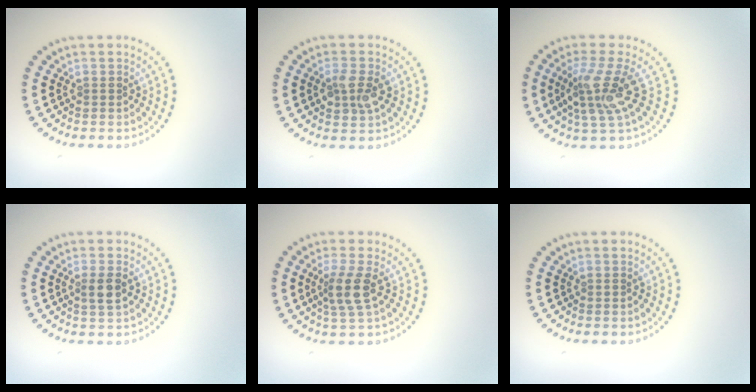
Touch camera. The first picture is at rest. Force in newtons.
{"total": 2.5, "press": 2.5, "slide": 0.2}
{"total": 3.8, "press": 3.1, "slide": 2.3}
{"total": 1.8, "press": 1.6, "slide": 0.7}
{"total": 2.7, "press": 2.2, "slide": 1.6}
{"total": 0.0}